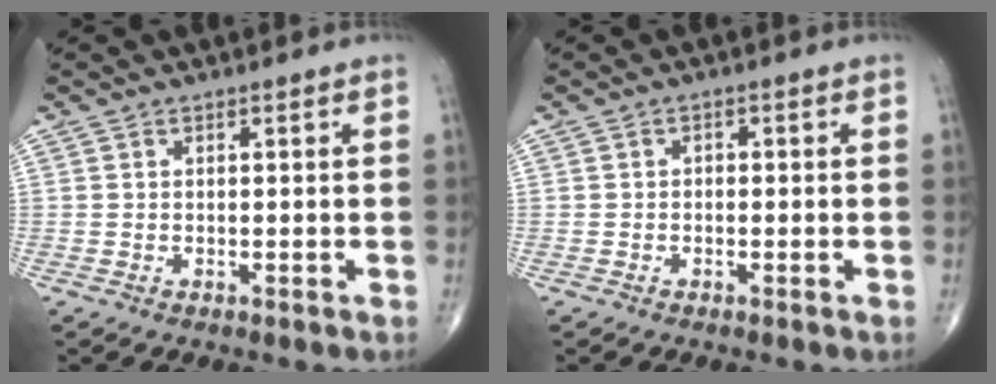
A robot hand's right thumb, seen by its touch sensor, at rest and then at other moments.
{"total": 0.9, "force": [-0.1, 0.6, 0.6], "torque": [0.001, 0.003, -0.007]}